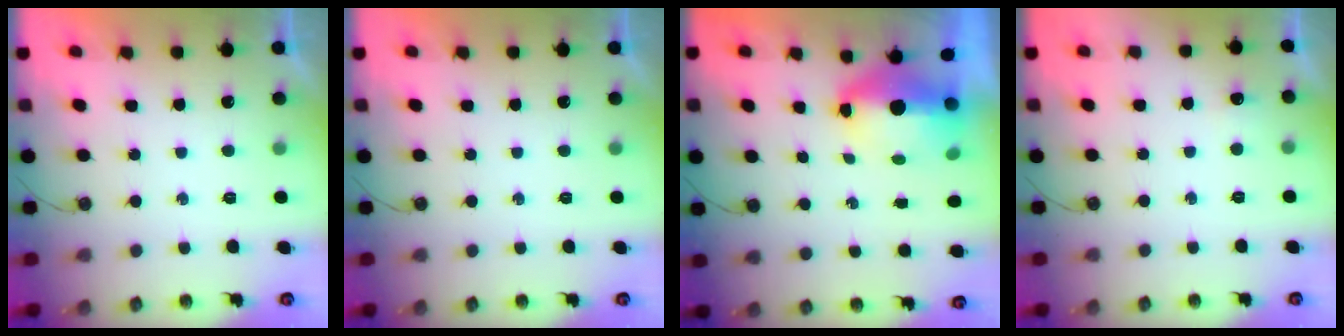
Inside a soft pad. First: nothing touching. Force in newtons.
{"total": 0.0}
{"total": 10.9, "press": 8.9, "slide": 6.3}
{"total": 3.8, "press": 3.7, "slide": 0.8}